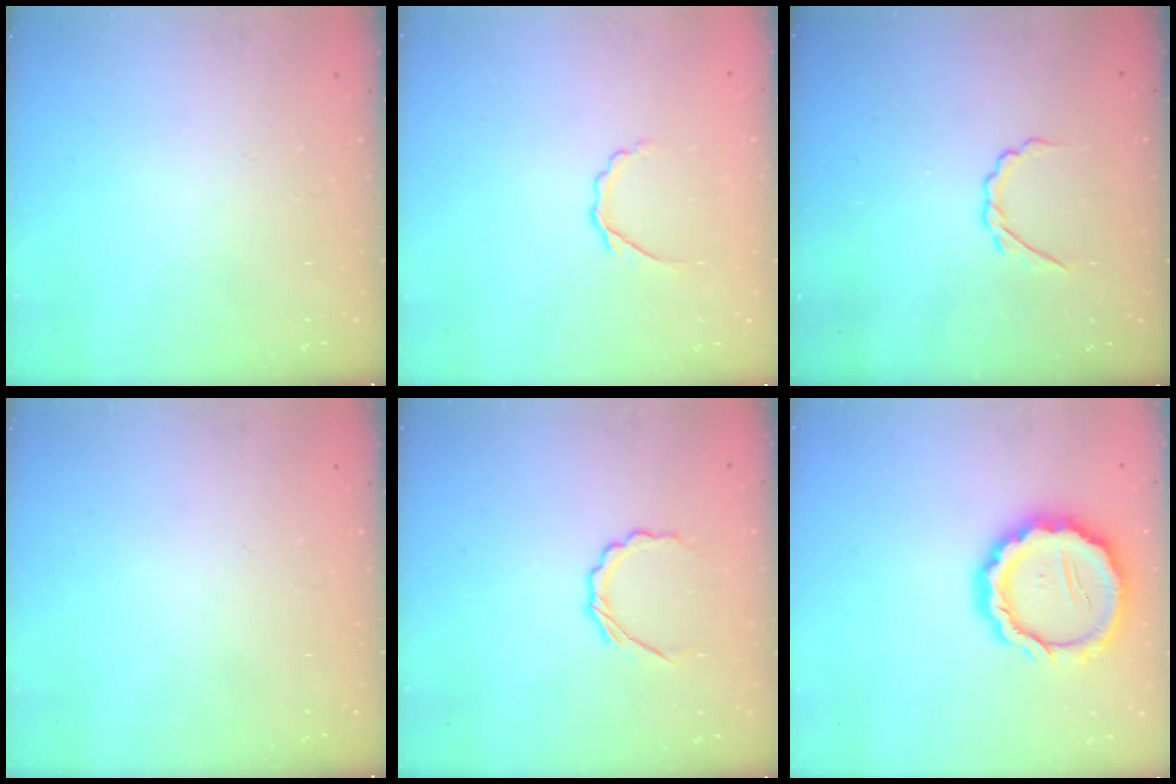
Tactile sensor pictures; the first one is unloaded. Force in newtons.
{"total": 2.8, "press": 2.7, "slide": 0.9}
{"total": 2.8, "press": 2.6, "slide": 0.8}
{"total": 0.0}
{"total": 5.1, "press": 4.9, "slide": 1.4}
{"total": 15.8, "press": 15.5, "slide": 3.2}